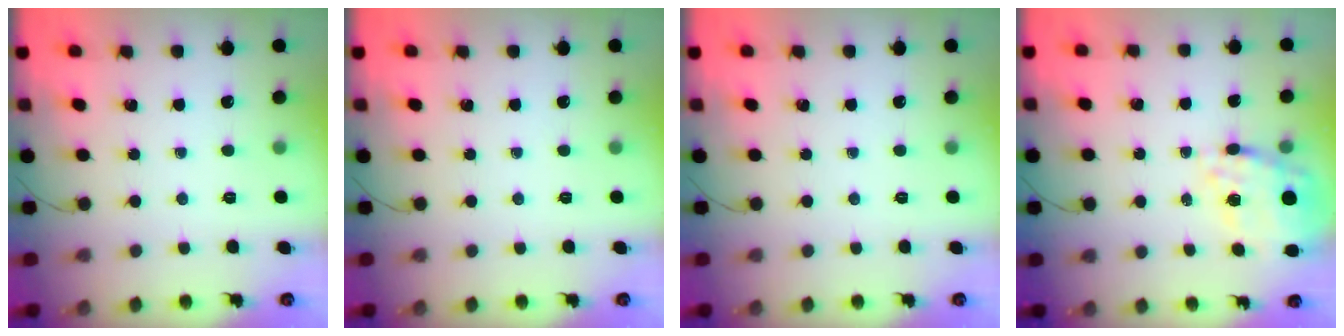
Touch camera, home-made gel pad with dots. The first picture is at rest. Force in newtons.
{"total": 0.0}
{"total": 0.0}
{"total": 17.1, "press": 16.6, "slide": 3.9}